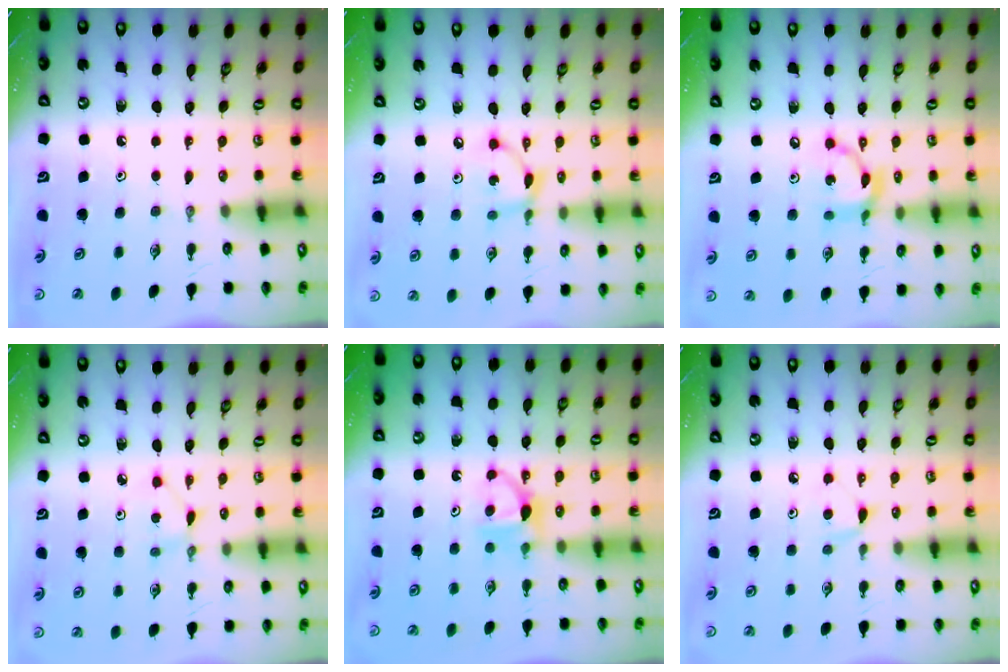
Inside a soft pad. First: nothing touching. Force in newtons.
{"total": 6.3, "press": 6.3, "slide": 0.2}
{"total": 10.0, "press": 10.0, "slide": 0.6}
{"total": 1.6, "press": 1.6, "slide": 0.2}
{"total": 5.7, "press": 5.6, "slide": 0.8}
{"total": 5.1, "press": 5.1, "slide": 0.6}